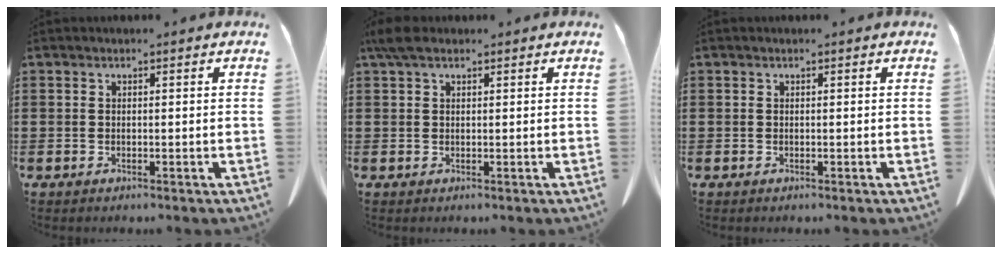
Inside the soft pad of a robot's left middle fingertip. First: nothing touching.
{"total": 2.7, "force": [1.6, 1.3, 1.8], "torque": [-0.043, 0.006, 0.029]}
{"total": 0.0}